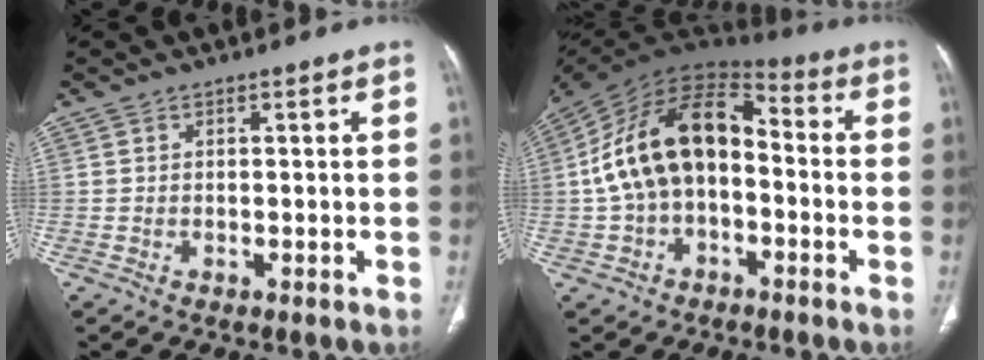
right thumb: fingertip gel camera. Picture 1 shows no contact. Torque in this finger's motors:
{"motor_torque": [2.52, 2.48, 2.01, -0.76, 0.25]}